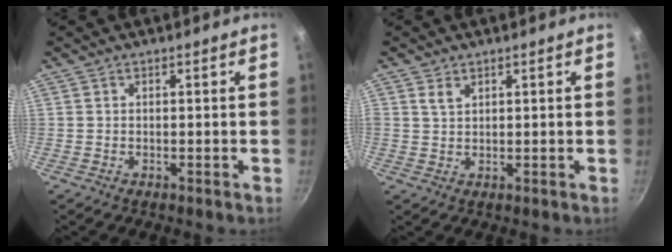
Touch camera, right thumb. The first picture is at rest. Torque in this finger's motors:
{"motor_torque": [-0.07, 0.09, 0.07, 0.02, 0.23]}